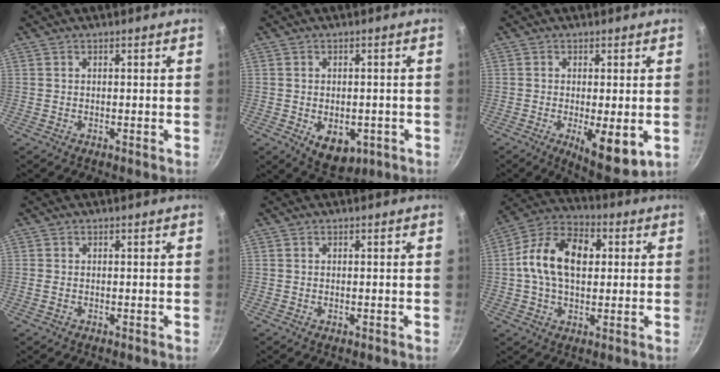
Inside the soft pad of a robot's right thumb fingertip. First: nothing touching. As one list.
[{"total": 7.8, "force": [-2.6, 5.0, 5.4], "torque": [-0.059, 0.006, -0.023]}, {"total": 9.5, "force": [-2.5, 3.2, 8.6], "torque": [-0.125, -0.022, -0.031]}, {"total": 1.2, "force": [-0.3, 0.8, 0.8], "torque": [-0.026, -0.001, -0.005]}, {"total": 0.0}, {"total": 15.1, "force": [1.8, 9.6, 11.5], "torque": [-0.192, 0.026, 0.023]}]